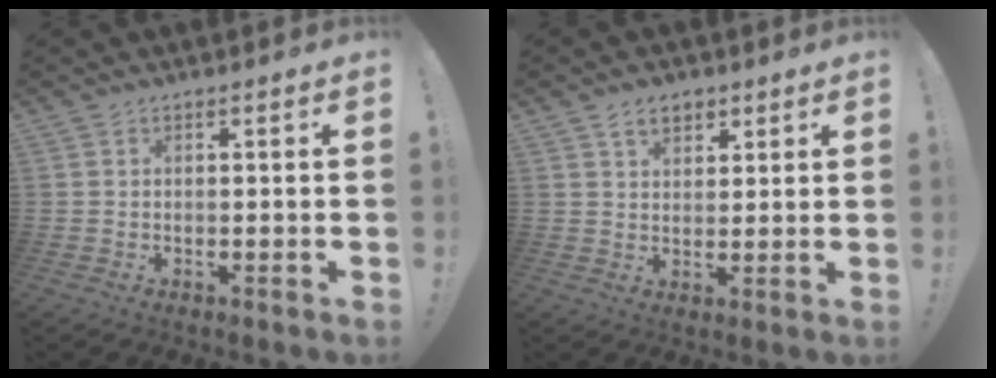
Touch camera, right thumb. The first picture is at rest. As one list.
[{"total": 5.4, "force": [3.2, 3.3, 2.7], "torque": [-0.041, -0.006, 0.058]}]